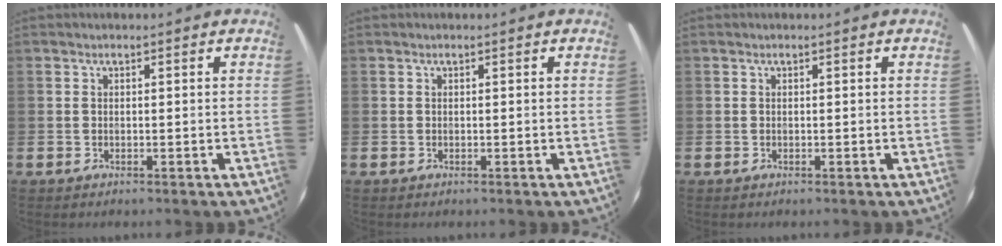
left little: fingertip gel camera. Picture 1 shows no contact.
{"total": 0.0}
{"total": 0.0}